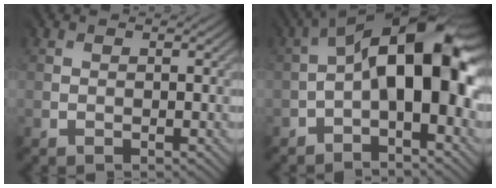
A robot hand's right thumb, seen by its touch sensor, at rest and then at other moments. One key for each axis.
{"total": 14.2, "fx": -0.3, "fy": 6.0, "fz": 12.9, "tx": -0.202, "ty": 0.026, "tz": -0.012}